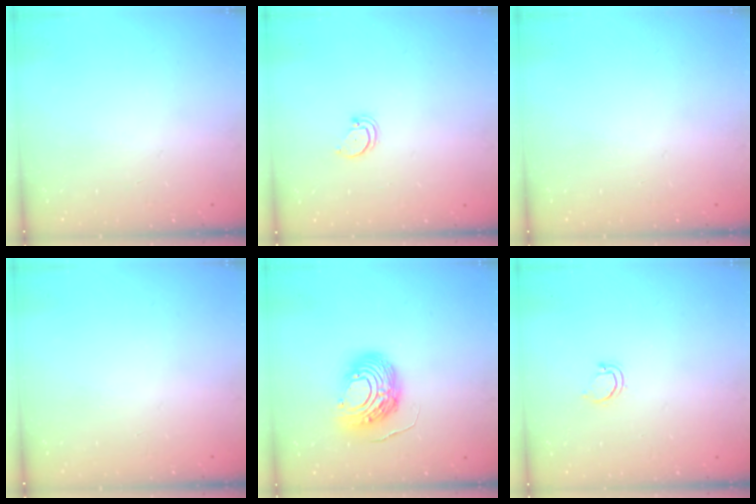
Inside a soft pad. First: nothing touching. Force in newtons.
{"total": 1.5, "press": 1.5, "slide": 0.2}
{"total": 0.0}
{"total": 0.0}
{"total": 12.0, "press": 11.9, "slide": 1.3}
{"total": 3.1, "press": 3.1, "slide": 0.2}